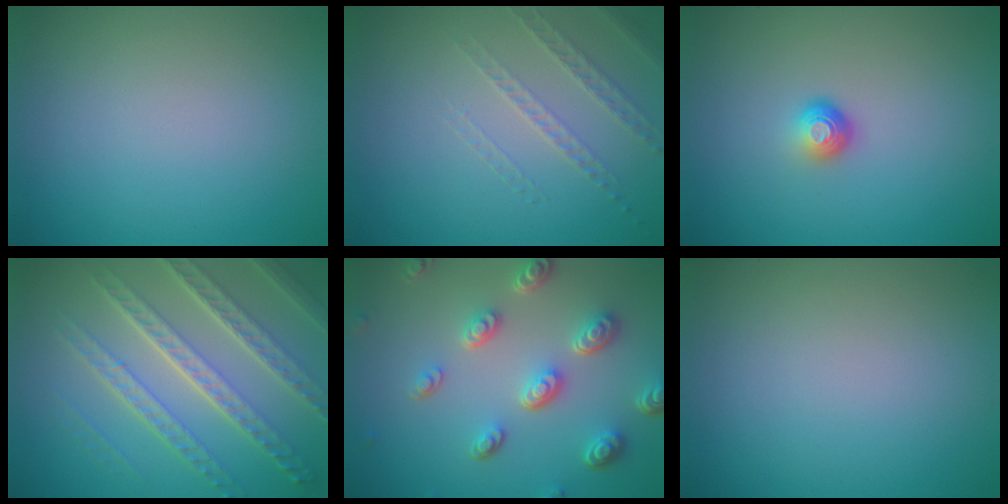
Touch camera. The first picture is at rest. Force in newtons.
{"total": 1.4, "press": 1.0, "slide": 0.9}
{"total": 1.7, "press": 1.1, "slide": 1.3}
{"total": 7.1, "press": 5.0, "slide": 5.0}
{"total": 5.0, "press": 3.7, "slide": 3.3}
{"total": 0.0}